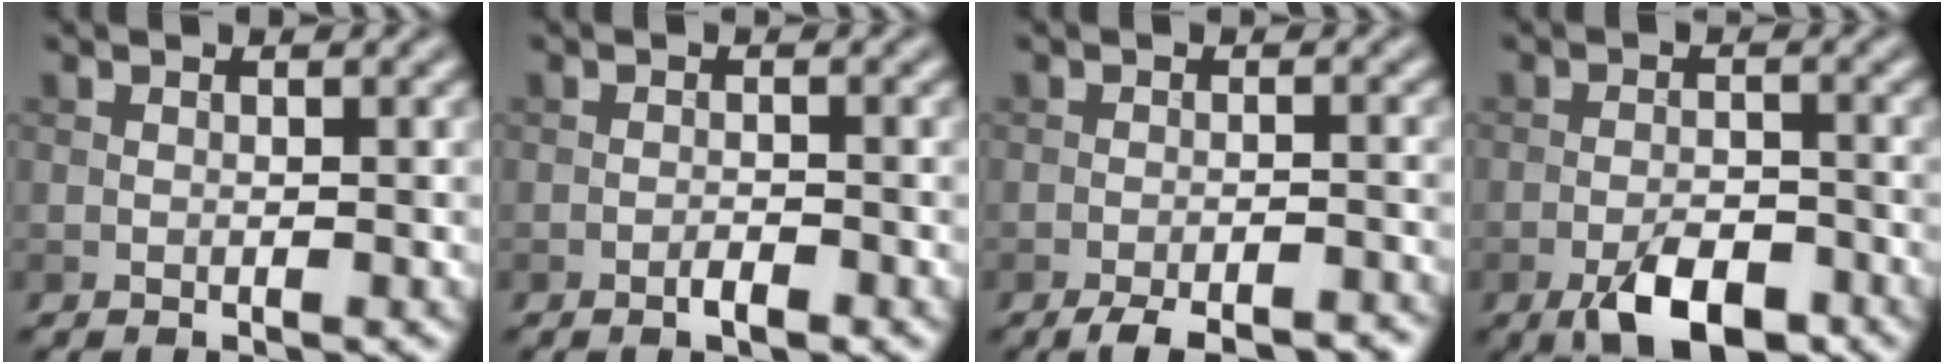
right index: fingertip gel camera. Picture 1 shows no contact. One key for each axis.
{"total": 1.3, "fx": -0.8, "fy": 0.4, "fz": 1.0, "tx": -0.017, "ty": 0.000, "tz": -0.016}
{"total": 5.7, "fx": -4.7, "fy": 1.3, "fz": 2.9, "tx": -0.045, "ty": -0.013, "tz": -0.065}
{"total": 5.4, "fx": -3.2, "fy": 2.3, "fz": 3.7, "tx": -0.060, "ty": -0.003, "tz": -0.057}